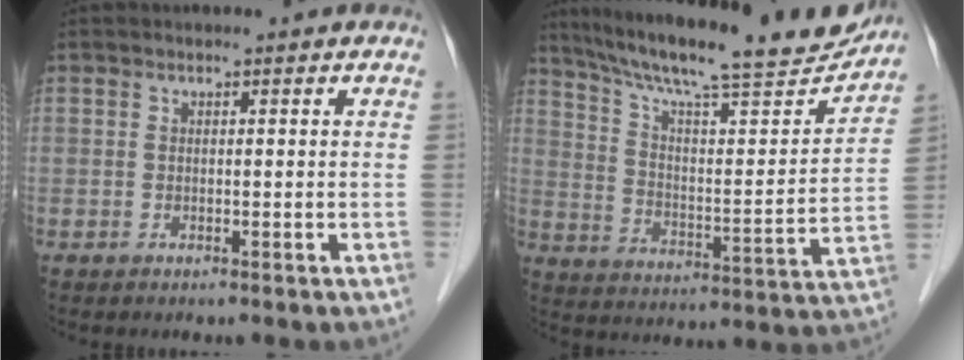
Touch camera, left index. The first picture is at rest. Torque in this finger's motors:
{"motor_torque": [-0.43, -0.97, 0.38, 0.11]}